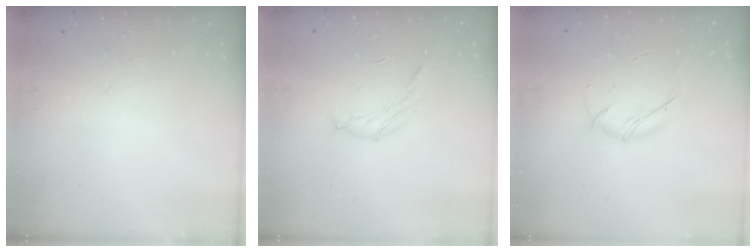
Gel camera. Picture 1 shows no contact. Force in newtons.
{"total": 4.2, "press": 4.0, "slide": 1.2}
{"total": 6.1, "press": 6.0, "slide": 1.1}